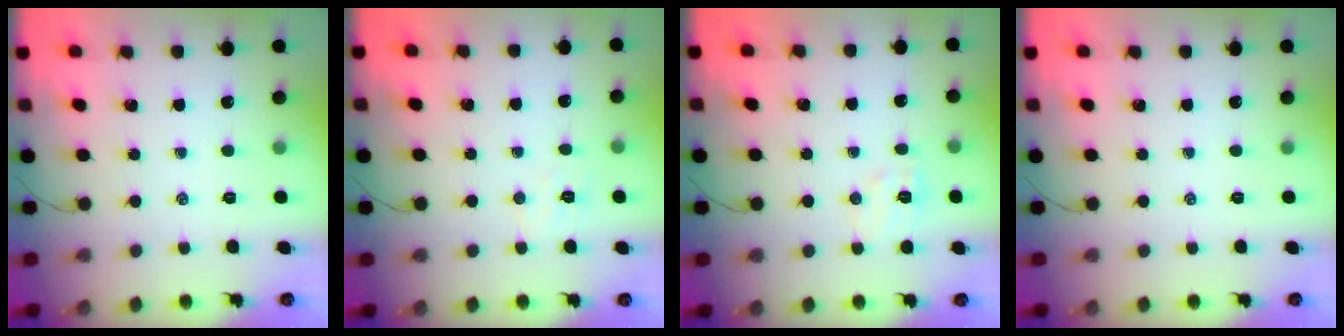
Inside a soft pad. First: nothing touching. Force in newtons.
{"total": 3.5, "press": 3.4, "slide": 0.8}
{"total": 6.5, "press": 6.4, "slide": 1.2}
{"total": 0.0}